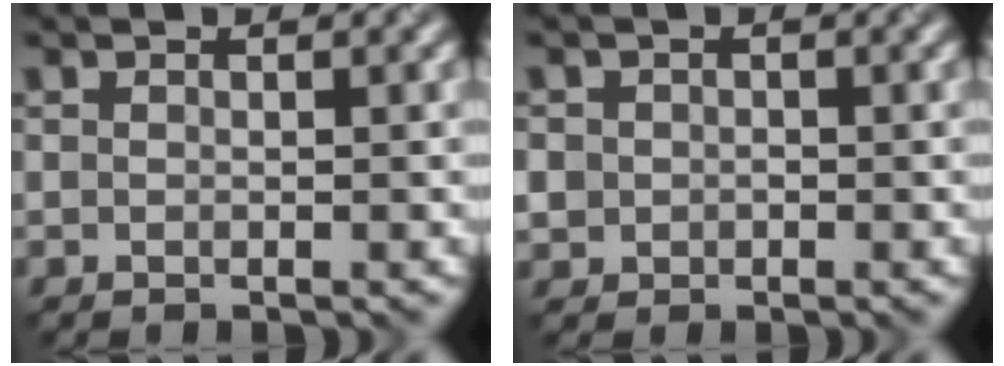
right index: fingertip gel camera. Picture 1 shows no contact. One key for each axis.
{"total": 2.8, "fx": -0.2, "fy": 2.8, "fz": 0.3, "tx": 0.001, "ty": 0.017, "tz": -0.027}